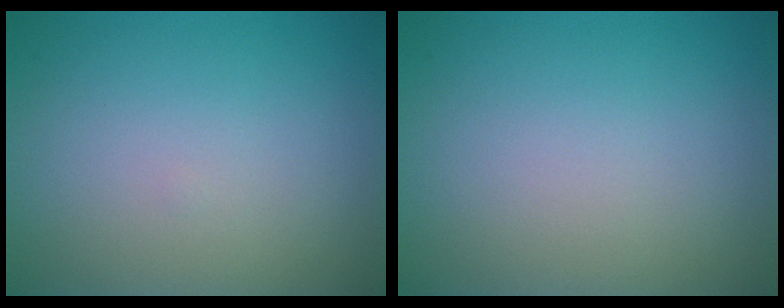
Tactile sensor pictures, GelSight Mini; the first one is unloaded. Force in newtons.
{"total": 0.0}